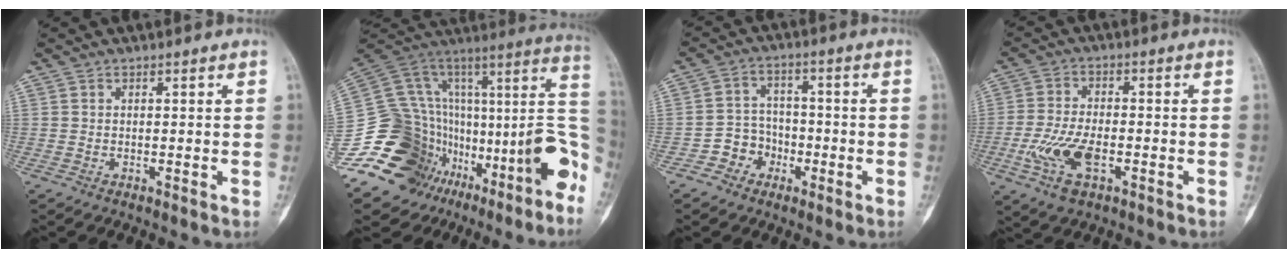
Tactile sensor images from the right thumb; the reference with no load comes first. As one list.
[{"total": 26.3, "force": [-11.5, 17.1, 16.3], "torque": [-0.166, 0.165, -0.157]}, {"total": 6.1, "force": [-3.1, 5.2, 0.7], "torque": [0.030, 0.030, -0.058]}, {"total": 9.6, "force": [-3.2, 4.7, 7.7], "torque": [-0.165, 0.007, -0.059]}]